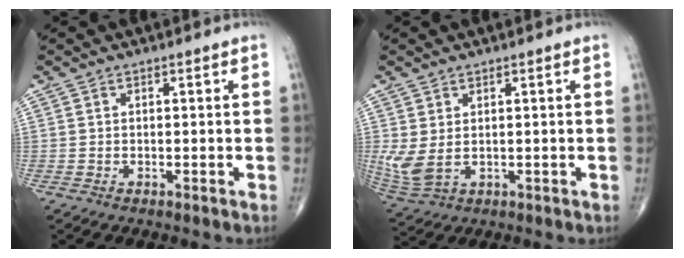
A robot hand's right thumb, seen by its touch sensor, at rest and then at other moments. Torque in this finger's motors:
{"motor_torque": [0.73, 0.66, 0.21, -0.43, 0.08]}